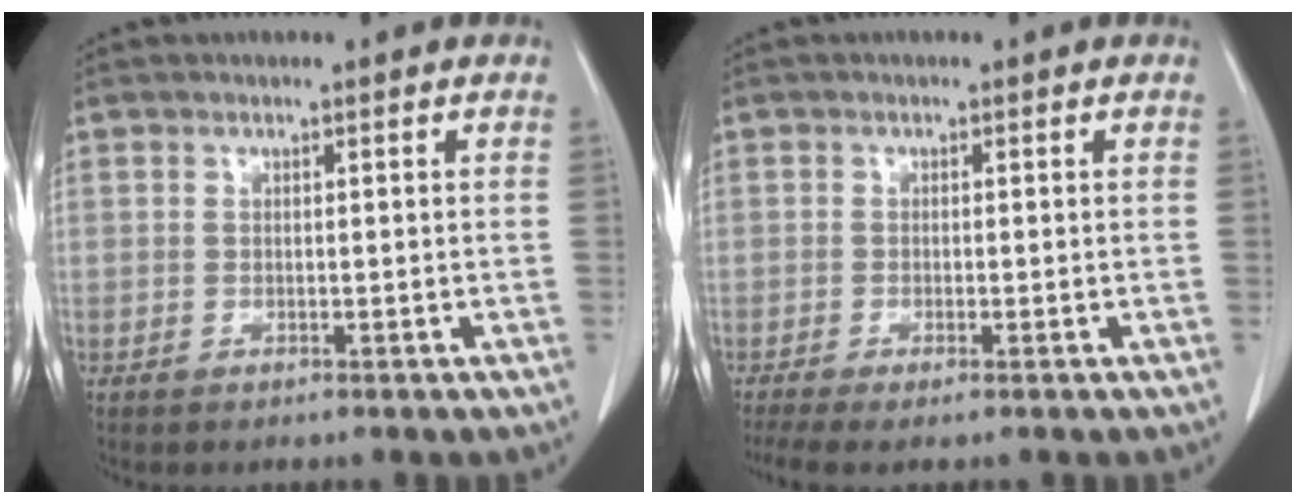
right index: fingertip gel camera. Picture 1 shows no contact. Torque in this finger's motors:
{"motor_torque": [0.21, -0.15, 0.07, 0.02]}